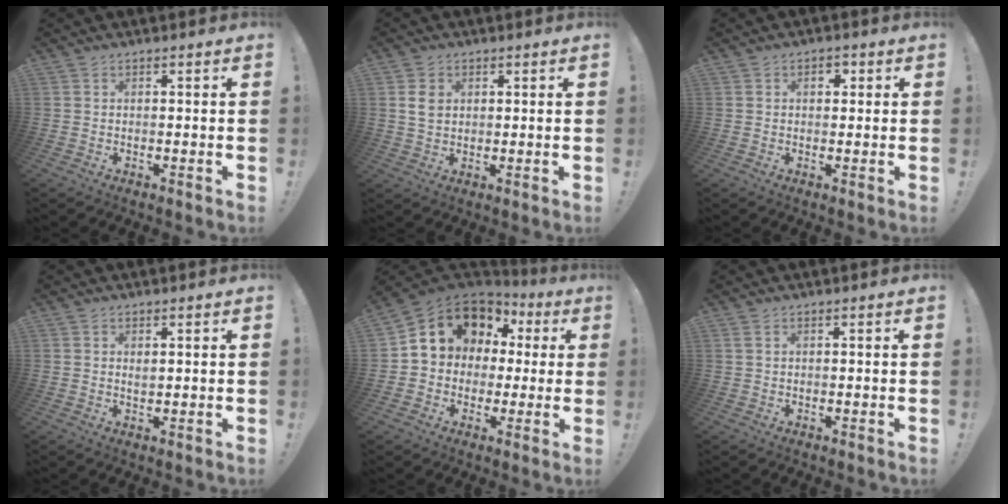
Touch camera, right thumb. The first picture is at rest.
{"total": 4.5, "force": [1.1, 3.7, 2.4], "torque": [-0.033, 0.003, 0.020]}
{"total": 2.7, "force": [0.6, 1.9, 1.8], "torque": [-0.019, 0.001, 0.005]}
{"total": 1.0, "force": [0.7, 0.3, 0.7], "torque": [0.001, -0.007, 0.009]}
{"total": 10.9, "force": [3.7, 9.3, 4.4], "torque": [-0.065, -0.020, 0.078]}
{"total": 0.6, "force": [0.3, 0.2, 0.5], "torque": [-0.015, 0.003, 0.006]}